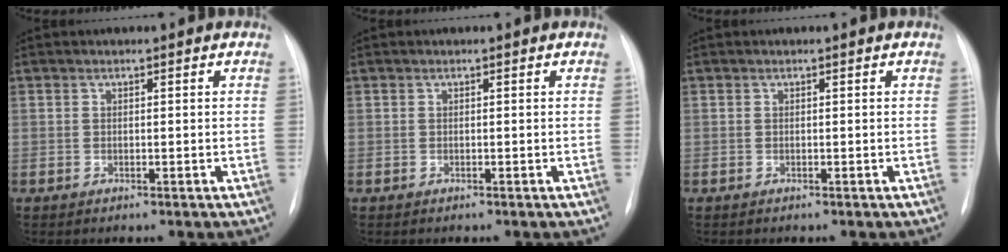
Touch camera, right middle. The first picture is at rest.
{"total": 0.0}
{"total": 0.0}